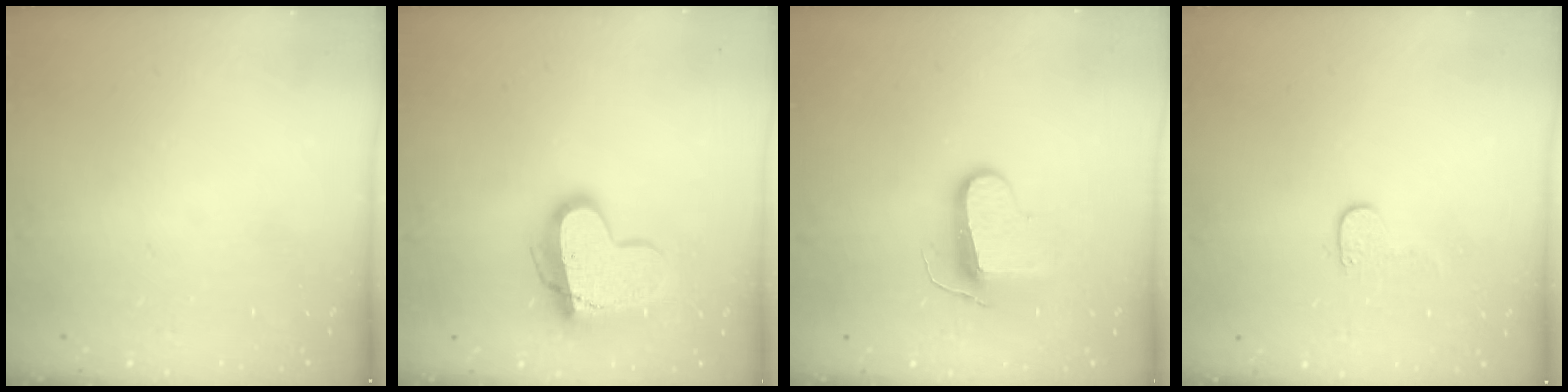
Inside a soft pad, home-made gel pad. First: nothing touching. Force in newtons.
{"total": 14.0, "press": 14.0, "slide": 0.6}
{"total": 9.4, "press": 9.4, "slide": 0.5}
{"total": 3.9, "press": 3.9, "slide": 0.4}